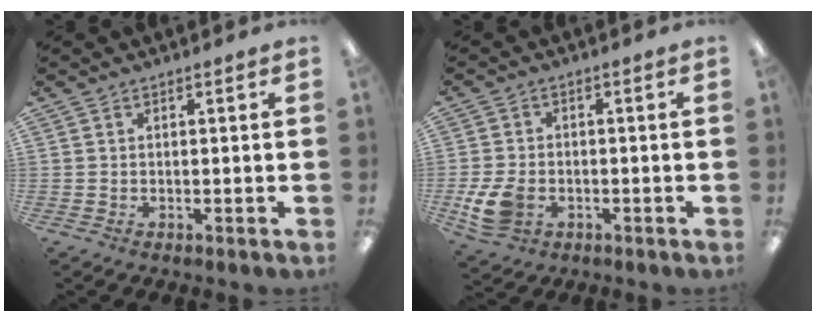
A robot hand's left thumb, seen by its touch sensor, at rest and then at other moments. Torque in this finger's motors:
{"motor_torque": [-0.15, 0.25, 0.04, -0.05, 0.02]}